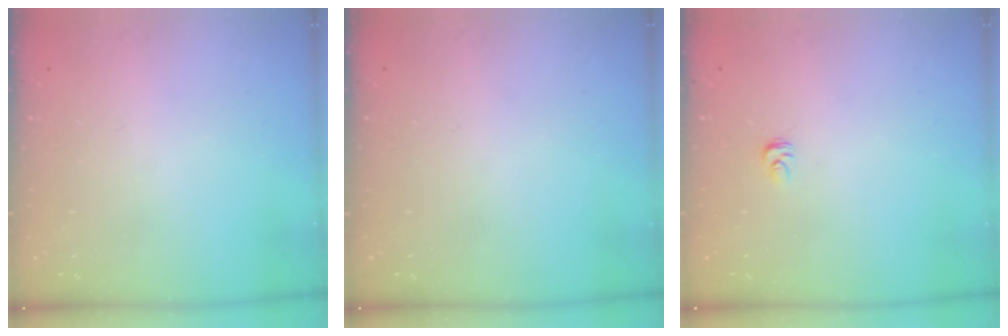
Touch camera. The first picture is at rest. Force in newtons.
{"total": 0.0}
{"total": 3.9, "press": 3.8, "slide": 0.4}